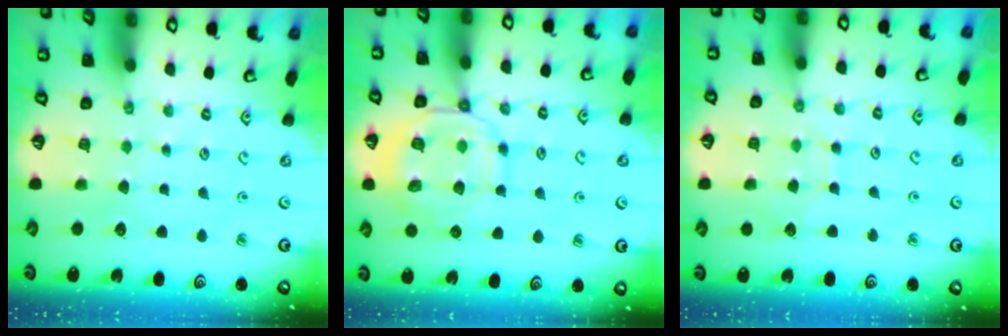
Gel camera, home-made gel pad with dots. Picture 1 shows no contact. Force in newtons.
{"total": 10.2, "press": 10.1, "slide": 1.3}
{"total": 4.8, "press": 4.8, "slide": 0.4}